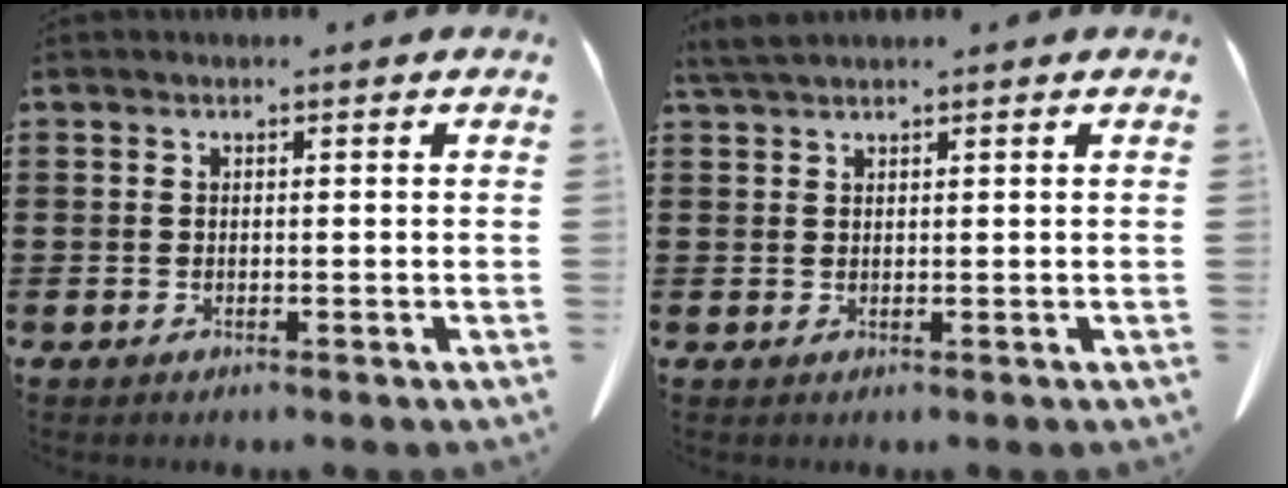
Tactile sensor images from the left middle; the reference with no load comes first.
{"total": 2.0, "force": [1.7, 0.2, 1.0], "torque": [-0.026, -0.002, 0.033]}